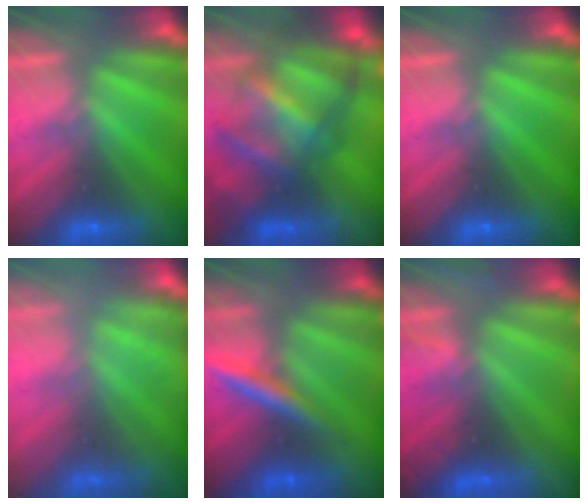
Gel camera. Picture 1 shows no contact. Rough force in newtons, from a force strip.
{"total": 7.6}
{"total": 0.0}
{"total": 2.4}
{"total": 2.4}
{"total": 4.2}